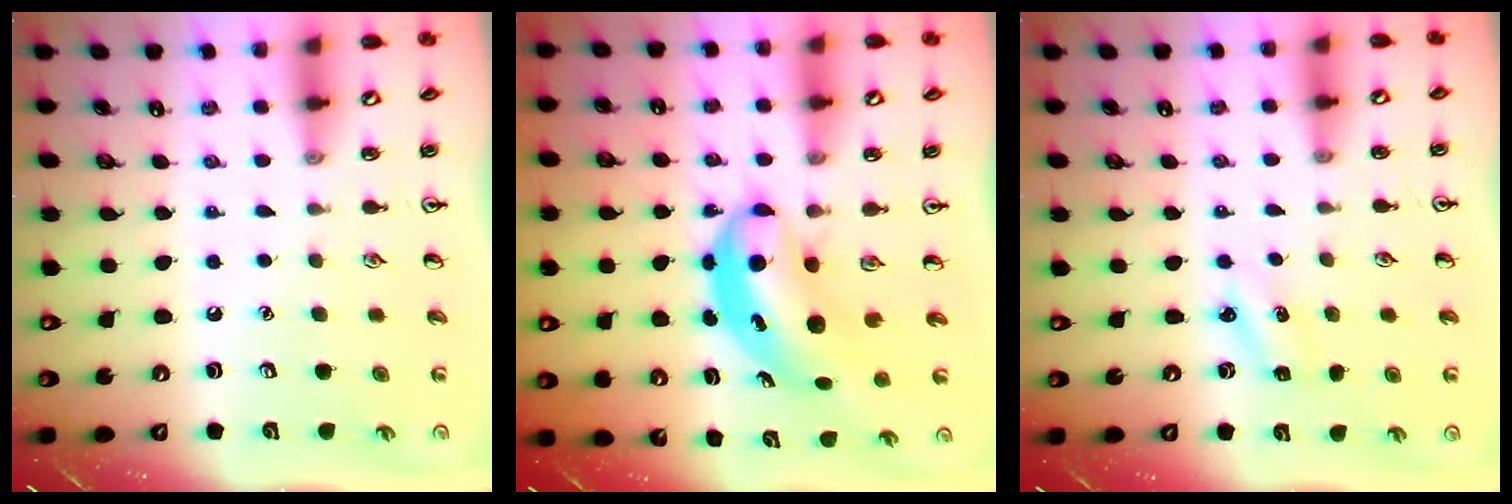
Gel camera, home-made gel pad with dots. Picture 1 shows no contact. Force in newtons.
{"total": 6.3, "press": 6.0, "slide": 1.8}
{"total": 2.5, "press": 2.3, "slide": 0.8}